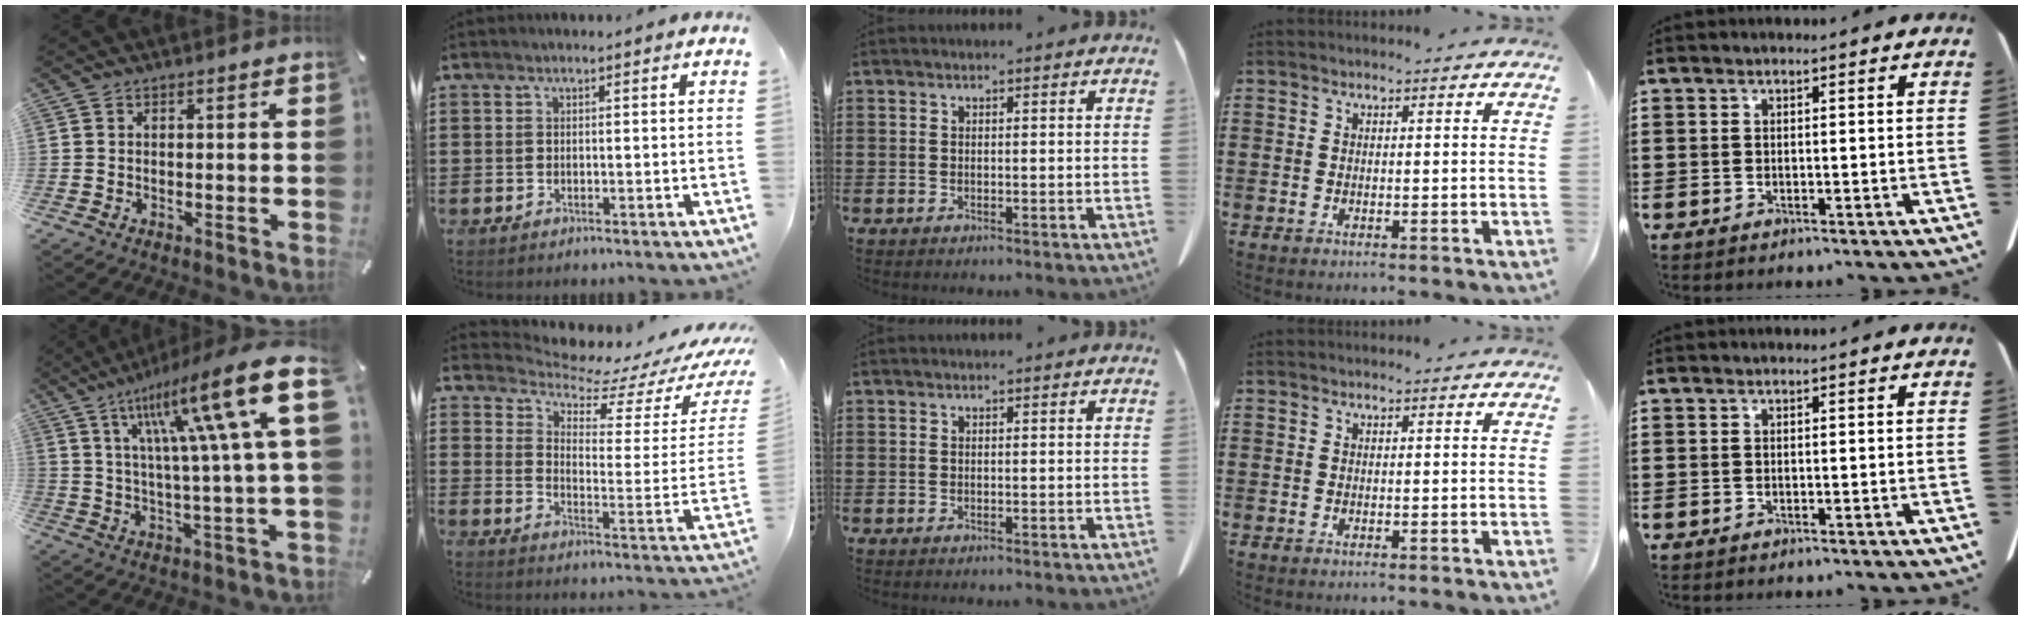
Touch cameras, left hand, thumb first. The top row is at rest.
{"thumb": {"total": 23.7, "force": [8.6, 4.2, 21.7], "torque": [-0.338, -0.041, 0.129]}, "index": {"total": 6.7, "force": [6.3, 1.7, 1.7], "torque": [-0.055, -0.056, 0.107]}}